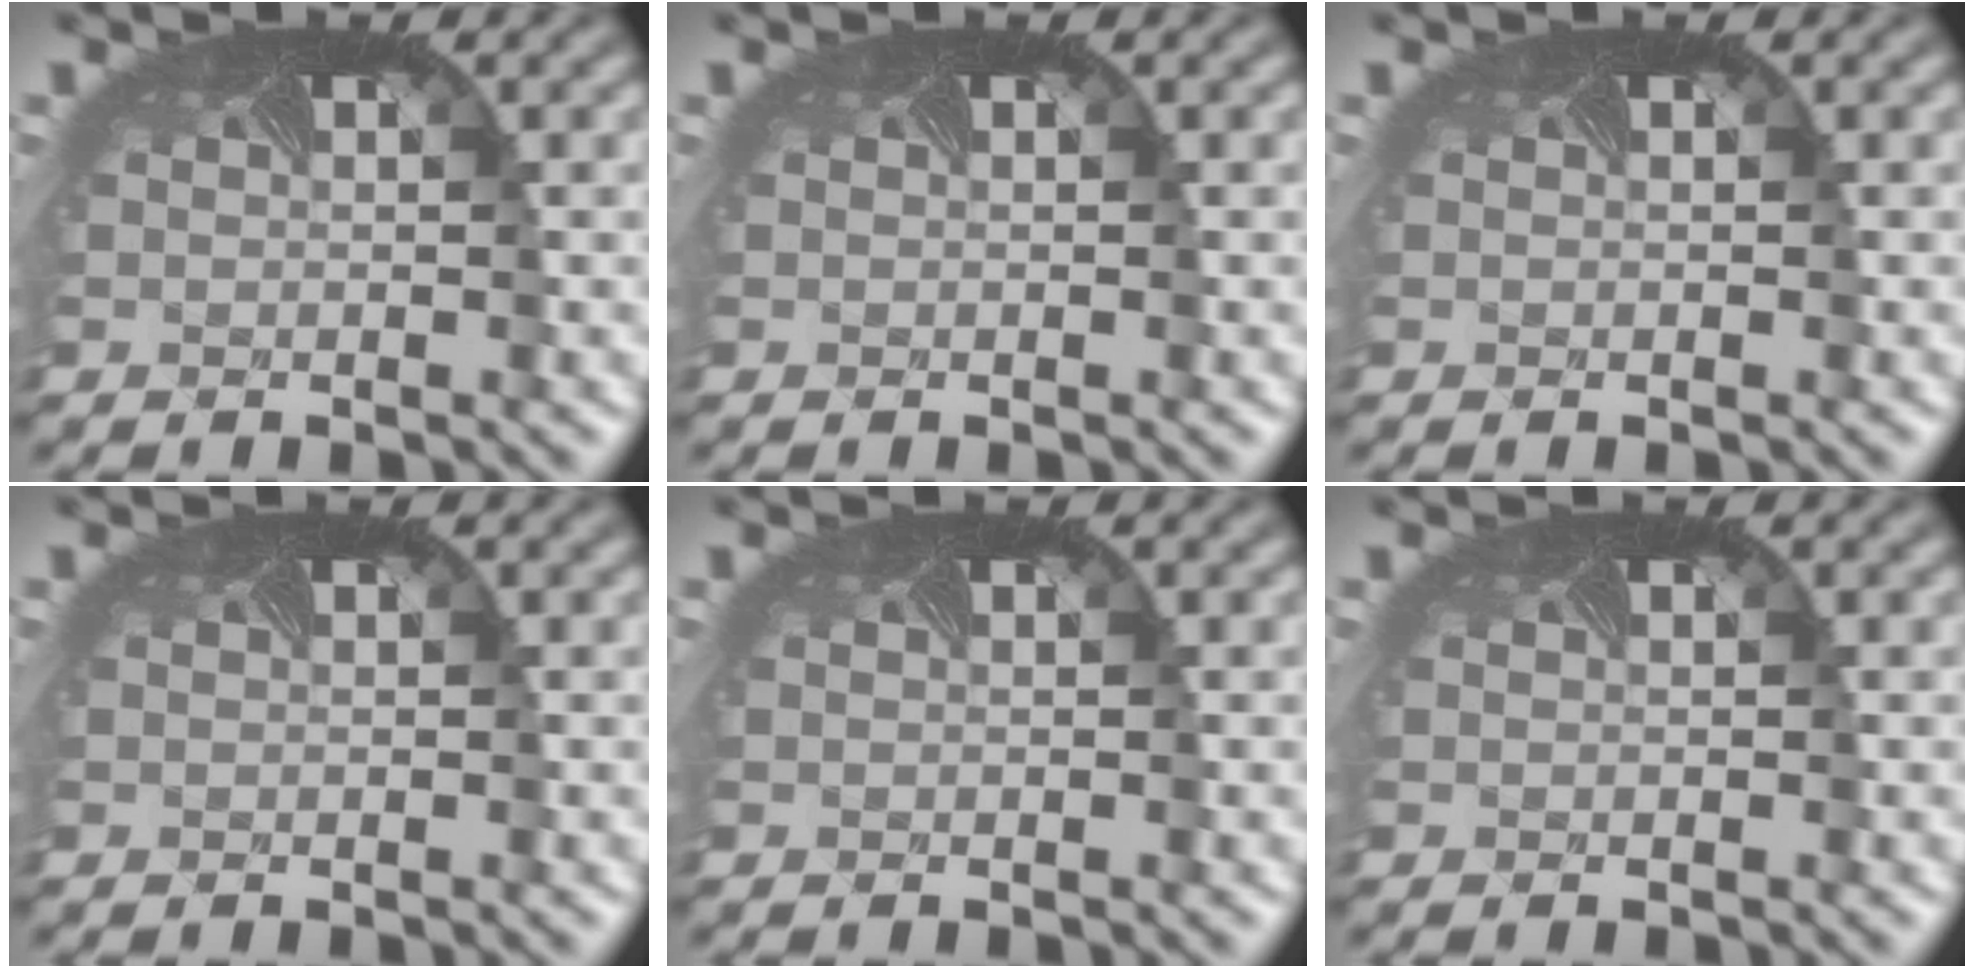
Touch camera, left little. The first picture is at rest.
{"total": 0.0}
{"total": 0.0}
{"total": 0.0}
{"total": 0.0}
{"total": 0.0}